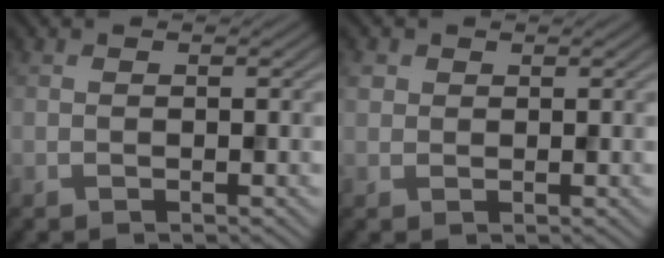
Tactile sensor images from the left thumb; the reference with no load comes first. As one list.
[{"total": 1.4, "force": [0.6, 1.3, 0.3], "torque": [-0.010, 0.000, 0.010]}]